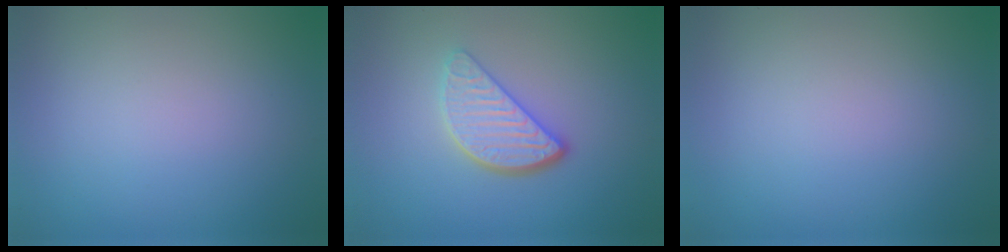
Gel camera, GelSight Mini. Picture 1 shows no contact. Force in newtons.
{"total": 3.9, "press": 3.0, "slide": 2.4}
{"total": 0.0}